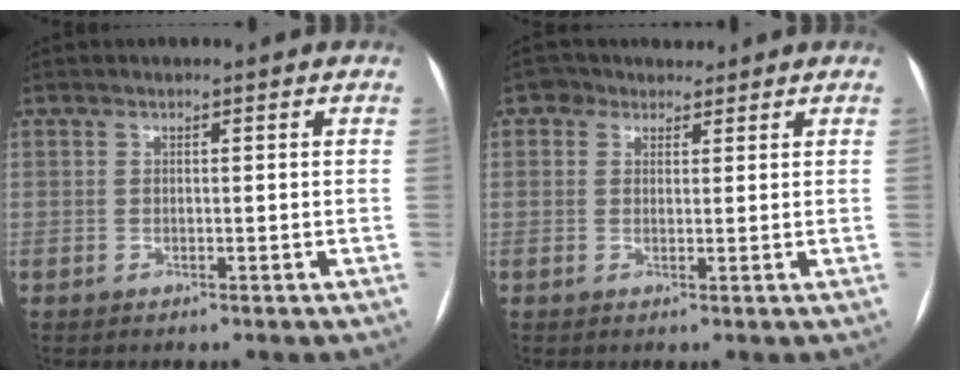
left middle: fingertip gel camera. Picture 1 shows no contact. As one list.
[{"total": 2.7, "force": [1.9, 1.9, 0.0], "torque": [0.000, 0.018, 0.028]}]